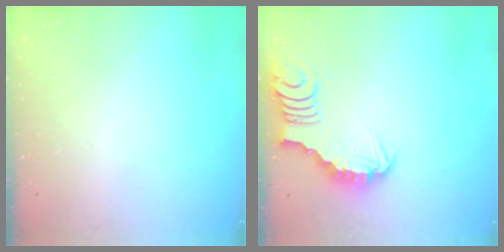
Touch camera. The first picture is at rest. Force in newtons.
{"total": 4.0, "press": 4.0, "slide": 0.4}